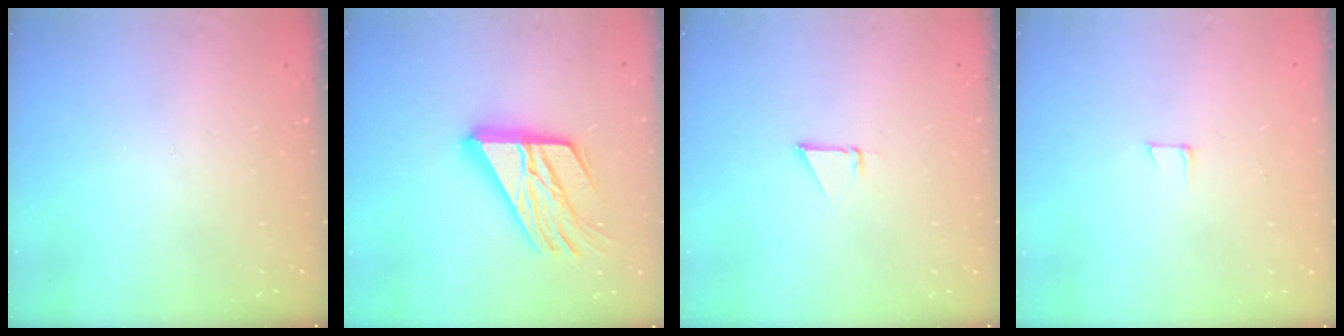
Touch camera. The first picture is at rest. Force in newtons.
{"total": 20.1, "press": 20.0, "slide": 2.1}
{"total": 1.5, "press": 1.5, "slide": 0.0}
{"total": 4.4, "press": 4.4, "slide": 0.3}